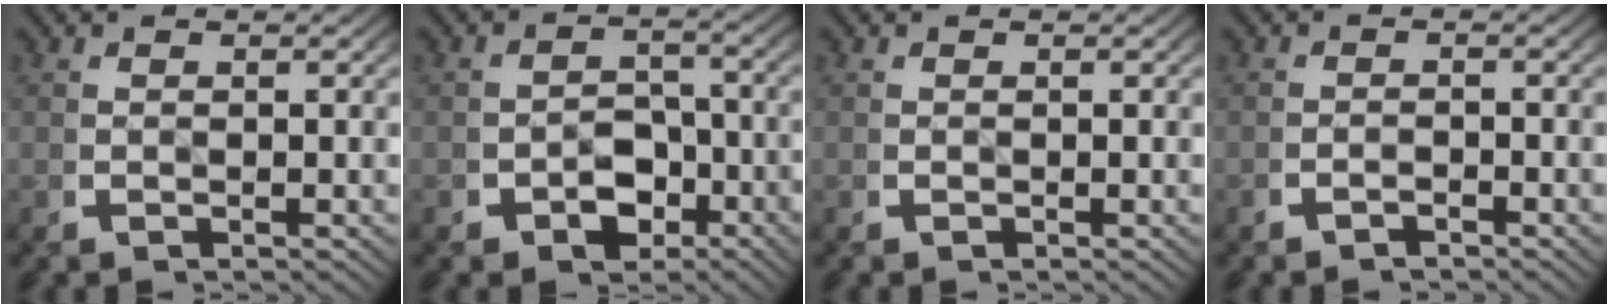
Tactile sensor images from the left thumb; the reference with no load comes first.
{"total": 3.9, "force": [-1.8, 2.9, 1.9], "torque": [-0.024, -0.016, -0.023]}
{"total": 0.0}
{"total": 1.3, "force": [-1.3, 0.2, 0.1], "torque": [-0.002, -0.005, -0.022]}